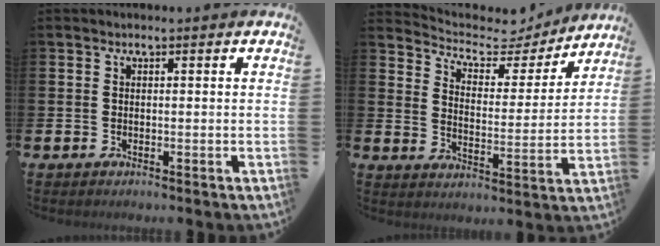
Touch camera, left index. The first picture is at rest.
{"total": 5.8, "force": [5.2, 2.3, 1.2], "torque": [-0.050, -0.045, 0.082]}